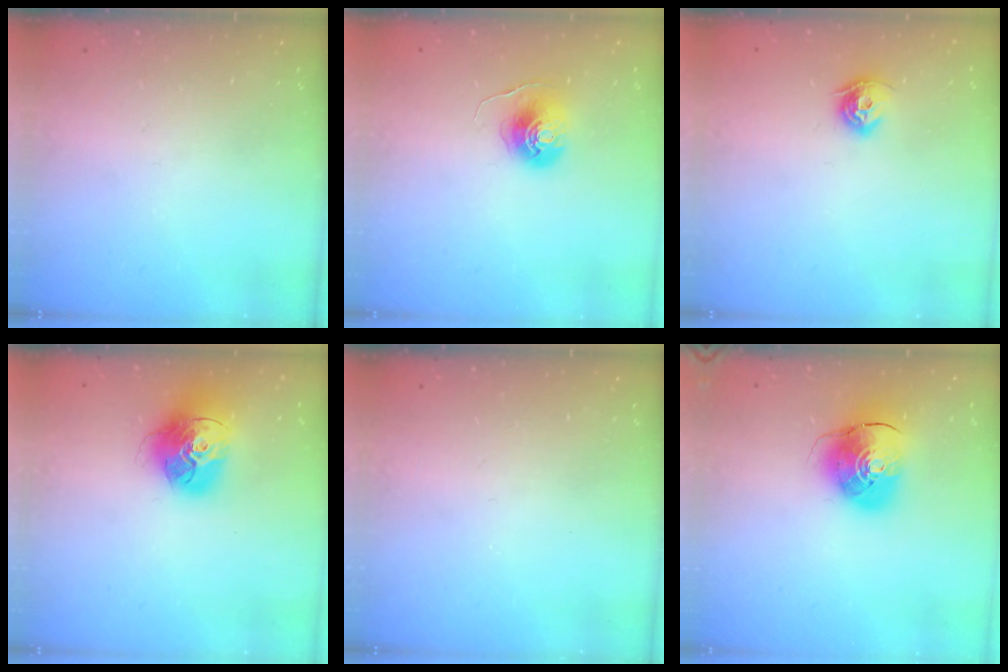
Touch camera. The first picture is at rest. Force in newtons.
{"total": 7.7, "press": 7.7, "slide": 0.4}
{"total": 7.8, "press": 7.8, "slide": 0.4}
{"total": 16.1, "press": 16.0, "slide": 1.6}
{"total": 0.0}
{"total": 10.9, "press": 10.7, "slide": 1.6}